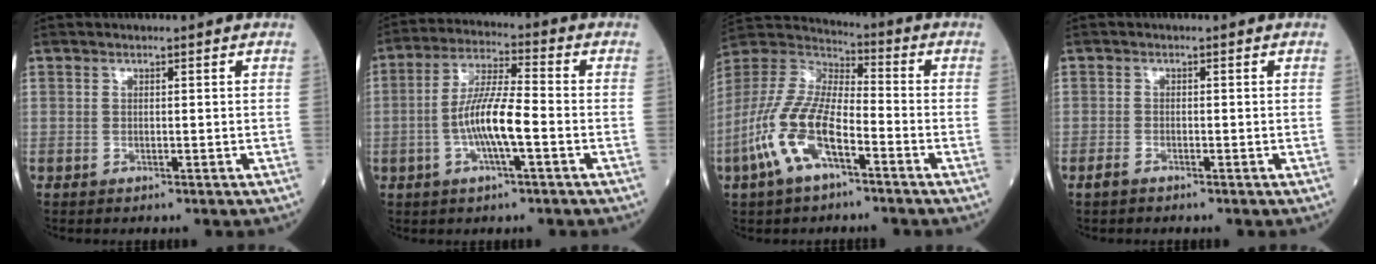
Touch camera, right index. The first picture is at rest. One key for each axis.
{"total": 9.1, "fx": -2.2, "fy": 1.1, "fz": 8.8, "tx": -0.173, "ty": 0.006, "tz": -0.047}
{"total": 13.4, "fx": -5.9, "fy": 4.6, "fz": 11.1, "tx": -0.255, "ty": 0.000, "tz": -0.118}
{"total": 1.2, "fx": -1.0, "fy": 0.3, "fz": 0.5, "tx": -0.017, "ty": -0.002, "tz": -0.019}